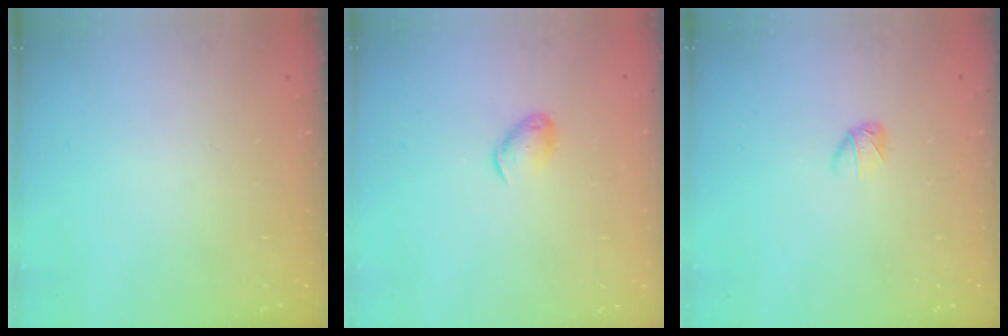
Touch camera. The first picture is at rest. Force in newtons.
{"total": 6.4, "press": 6.3, "slide": 1.1}
{"total": 3.1, "press": 3.0, "slide": 0.7}